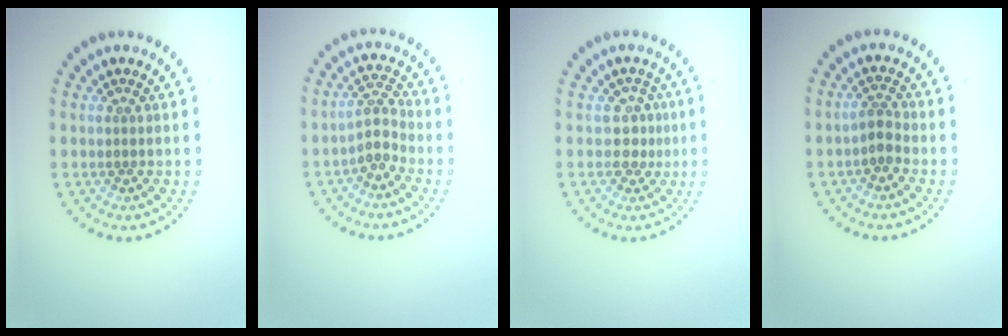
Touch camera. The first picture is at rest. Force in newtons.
{"total": 2.3, "press": 1.7, "slide": 1.5}
{"total": 1.8, "press": 1.5, "slide": 1.0}
{"total": 1.7, "press": 1.4, "slide": 1.0}